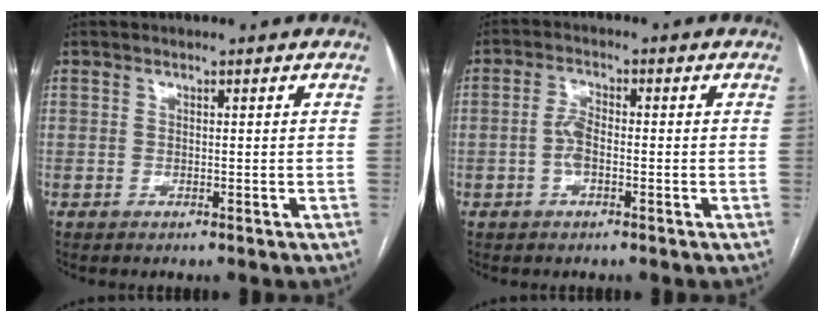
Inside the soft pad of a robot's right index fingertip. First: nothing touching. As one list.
[{"total": 3.2, "force": [-0.8, 1.3, 2.8], "torque": [-0.060, 0.005, -0.018]}]